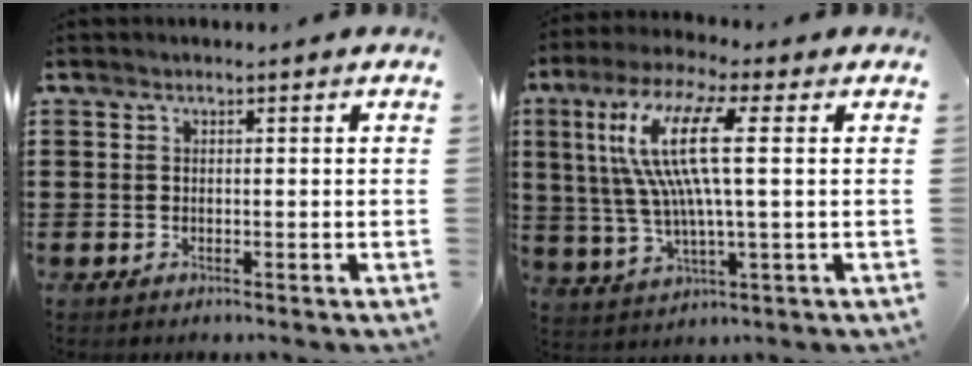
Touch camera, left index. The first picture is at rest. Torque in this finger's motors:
{"motor_torque": [2.14, 0.00, 1.05, 0.21]}